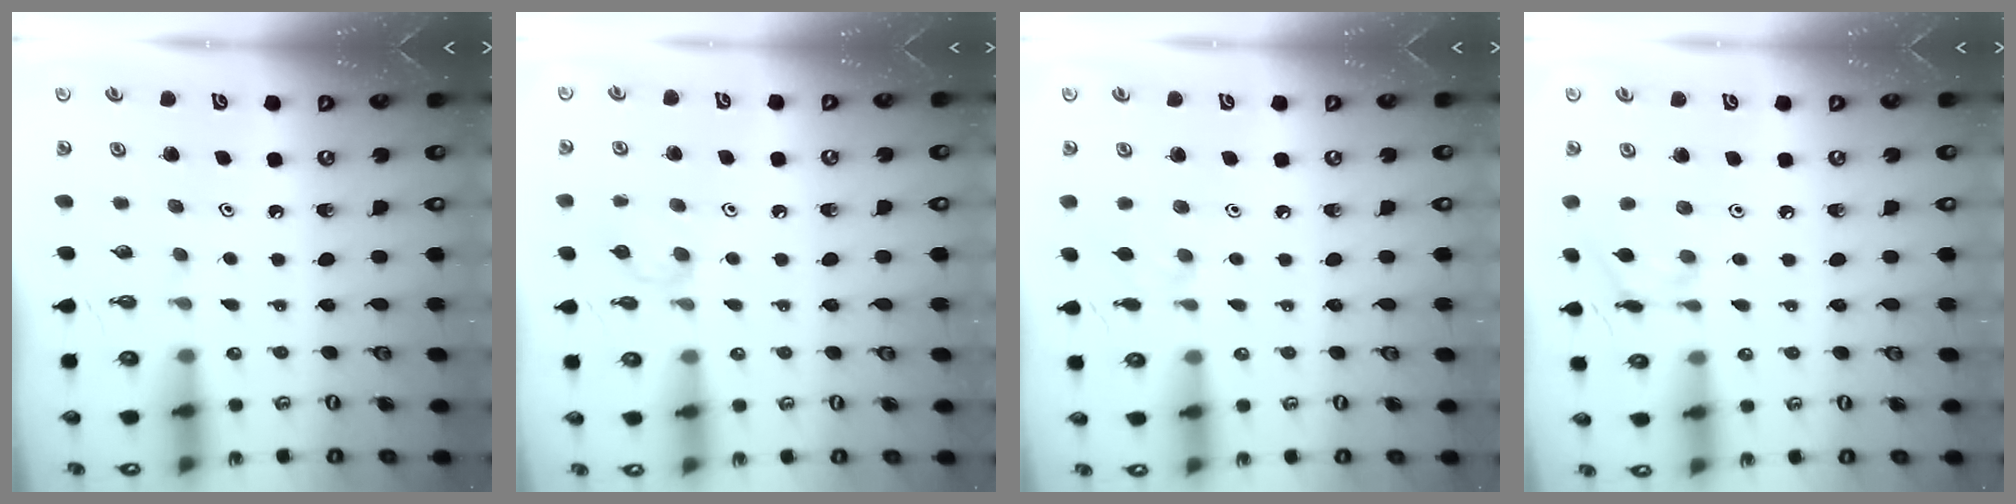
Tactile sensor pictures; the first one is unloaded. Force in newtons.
{"total": 7.7, "press": 7.7, "slide": 0.7}
{"total": 3.6, "press": 3.6, "slide": 0.5}
{"total": 8.1, "press": 8.1, "slide": 0.4}